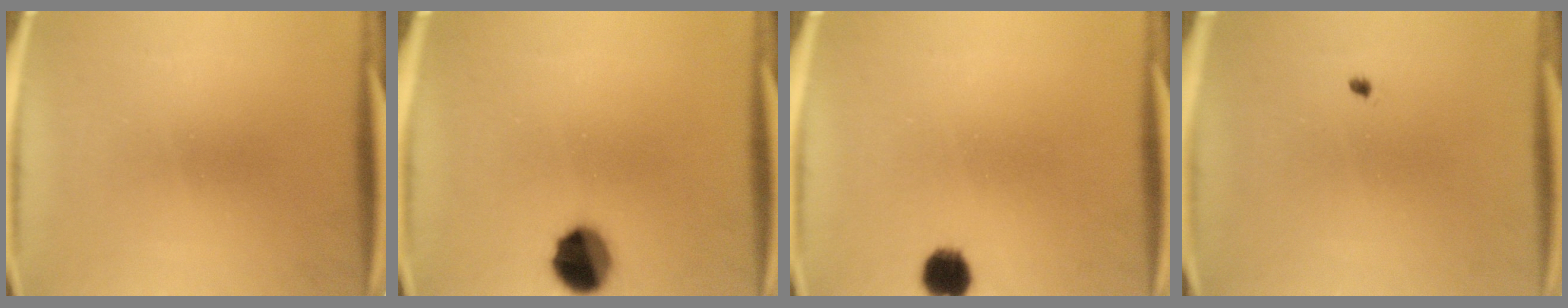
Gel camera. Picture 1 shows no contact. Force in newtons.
{"total": 9.6}
{"total": 5.0}
{"total": 0.6}